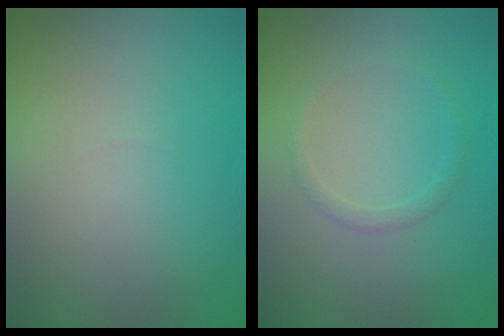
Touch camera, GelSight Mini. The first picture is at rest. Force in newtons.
{"total": 1.0, "press": 1.0, "slide": 0.0}